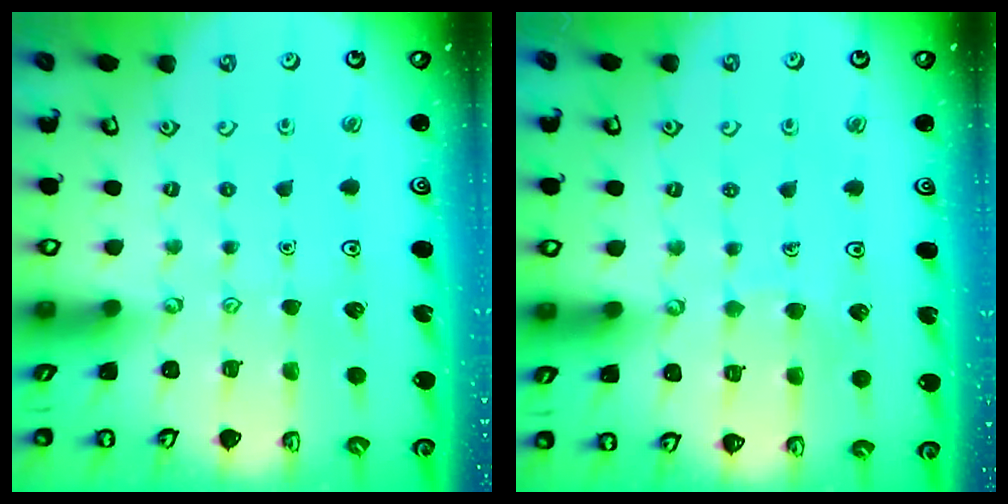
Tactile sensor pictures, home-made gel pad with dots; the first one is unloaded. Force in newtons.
{"total": 3.7, "press": 3.7, "slide": 0.4}